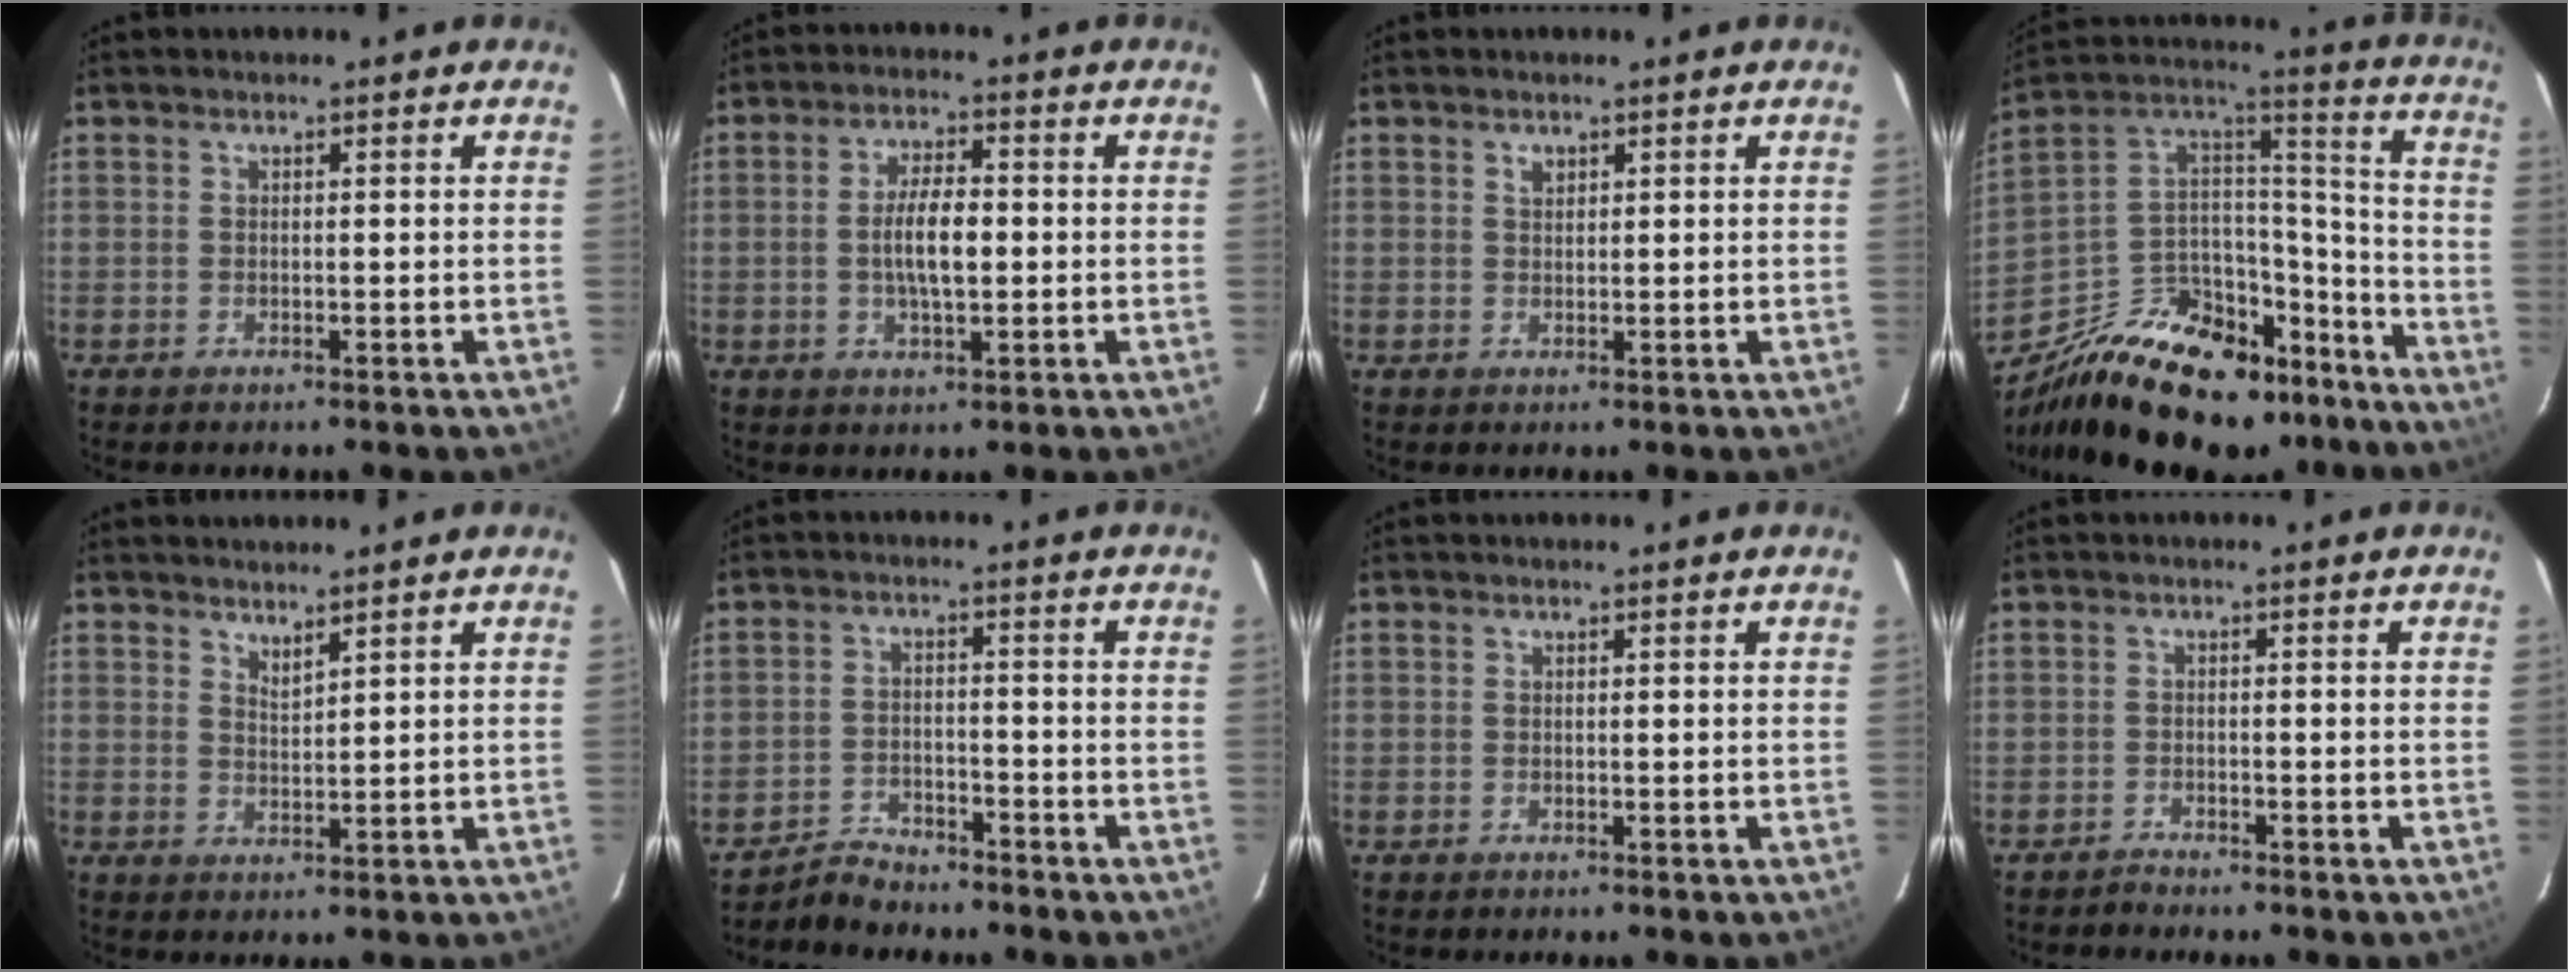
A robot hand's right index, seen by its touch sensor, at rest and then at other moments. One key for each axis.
{"total": 6.9, "fx": -0.5, "fy": 2.5, "fz": 6.4, "tx": -0.119, "ty": 0.002, "tz": -0.006}
{"total": 1.4, "fx": 0.9, "fy": 0.9, "fz": 0.6, "tx": -0.008, "ty": 0.003, "tz": 0.015}
{"total": 31.7, "fx": -21.7, "fy": 16.5, "fz": 16.1, "tx": -0.312, "ty": 0.044, "tz": -0.303}
{"total": 2.2, "fx": 2.0, "fy": 0.2, "fz": 0.9, "tx": -0.015, "ty": -0.001, "tz": 0.035}
{"total": 4.9, "fx": -4.6, "fy": 1.6, "fz": 0.3, "tx": -0.021, "ty": 0.011, "tz": -0.080}
{"total": 0.0}
{"total": 1.4, "fx": -1.4, "fy": 0.1, "fz": -0.1, "tx": -0.005, "ty": 0.001, "tz": -0.027}